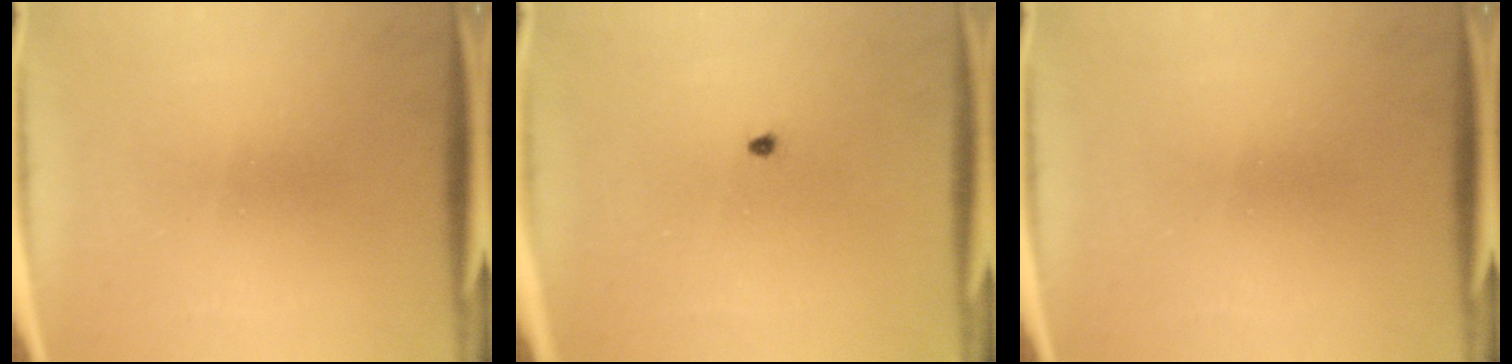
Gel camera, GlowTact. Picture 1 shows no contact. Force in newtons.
{"total": 0.6}
{"total": 0.0}